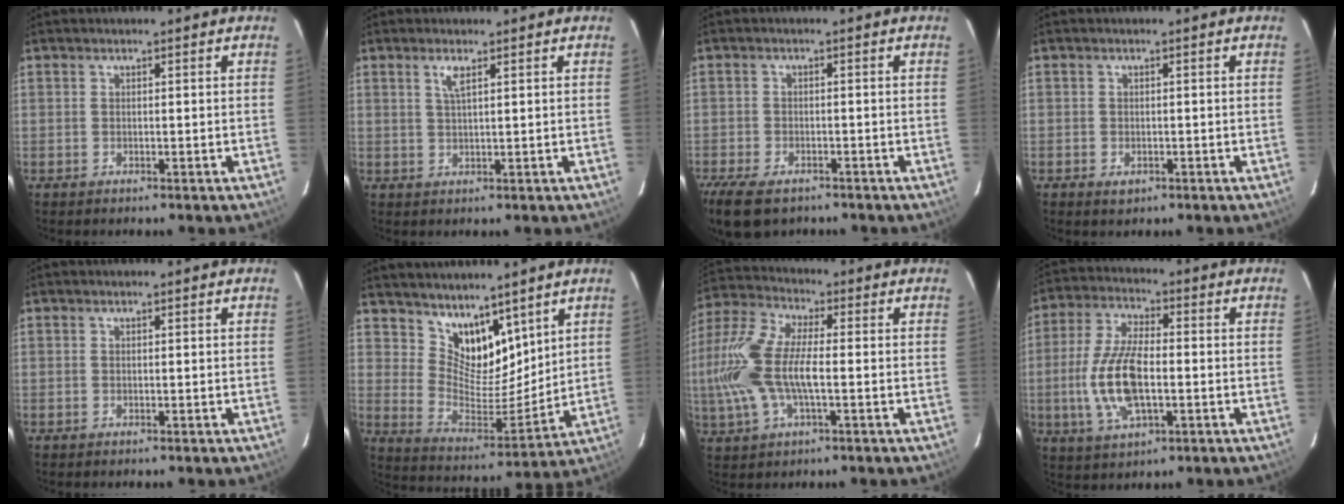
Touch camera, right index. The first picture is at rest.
{"total": 2.2, "force": [1.2, 0.3, 1.9], "torque": [-0.037, 0.001, 0.023]}
{"total": 10.2, "force": [-7.2, 4.9, 5.3], "torque": [-0.140, -0.036, -0.130]}
{"total": 2.0, "force": [-1.0, 1.5, 0.9], "torque": [-0.015, -0.002, -0.013]}
{"total": 0.0}
{"total": 12.1, "force": [8.8, 6.3, 5.4], "torque": [-0.094, -0.006, 0.173]}
{"total": 15.2, "force": [-1.8, 6.0, 13.8], "torque": [-0.300, 0.005, -0.041]}
{"total": 13.0, "force": [-2.3, 5.5, 11.6], "torque": [-0.246, 0.000, -0.041]}